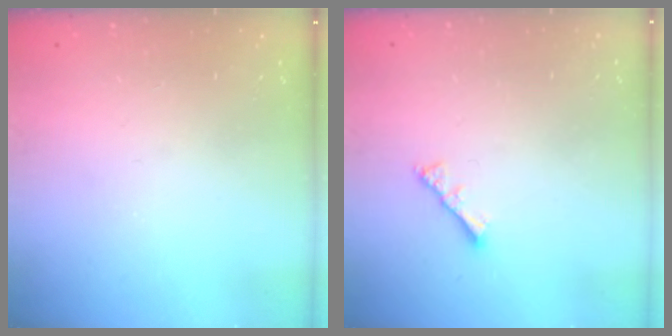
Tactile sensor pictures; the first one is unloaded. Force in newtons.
{"total": 2.8, "press": 2.8, "slide": 0.6}